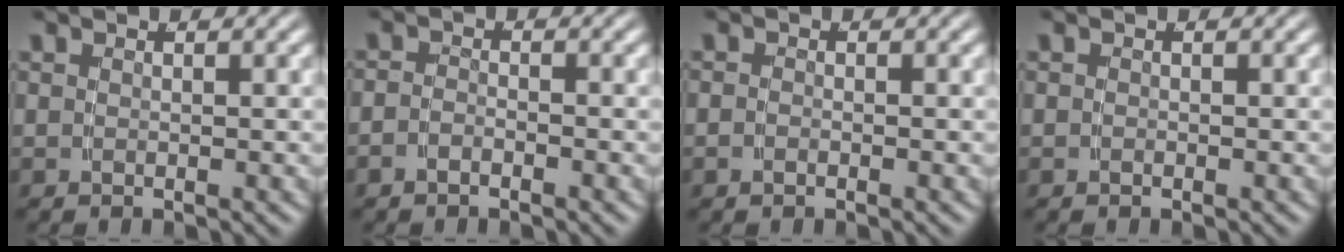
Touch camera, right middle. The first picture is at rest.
{"total": 1.5, "force": [-1.2, 0.7, 0.3], "torque": [-0.007, -0.005, -0.024]}
{"total": 0.7, "force": [-0.5, 0.5, 0.3], "torque": [-0.008, -0.001, -0.011]}
{"total": 0.0}